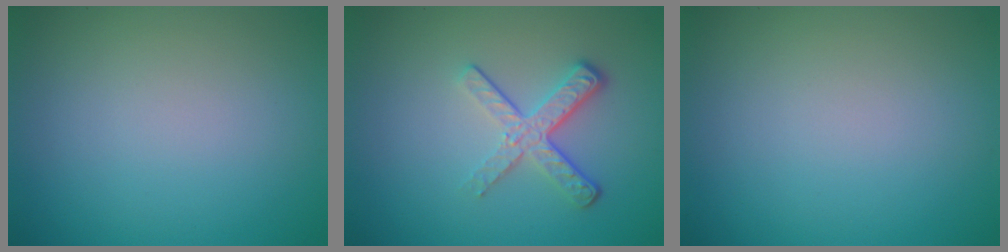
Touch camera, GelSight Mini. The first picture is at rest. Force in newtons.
{"total": 3.7, "press": 2.6, "slide": 2.6}
{"total": 0.0}